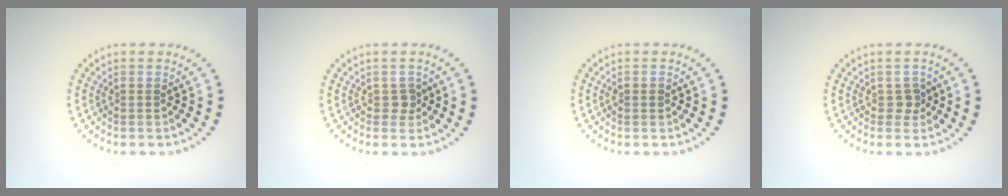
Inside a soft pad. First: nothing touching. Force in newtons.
{"total": 1.1, "press": 1.0, "slide": 0.4}
{"total": 0.9, "press": 0.9, "slide": 0.1}
{"total": 1.1, "press": 1.0, "slide": 0.6}